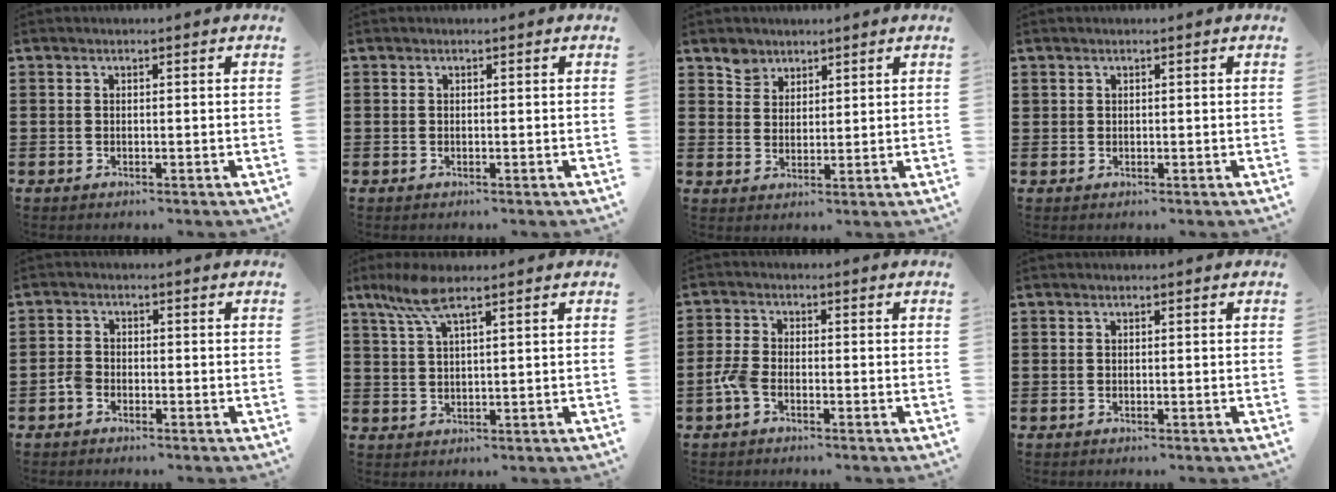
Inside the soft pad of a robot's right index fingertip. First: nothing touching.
{"total": 0.0}
{"total": 3.5, "force": [2.6, 2.4, 0.0], "torque": [-0.015, 0.008, 0.052]}
{"total": 0.6, "force": [0.4, 0.5, 0.0], "torque": [-0.002, 0.001, 0.009]}
{"total": 2.1, "force": [-1.3, 1.3, 1.0], "torque": [-0.036, -0.003, -0.029]}
{"total": 6.1, "force": [3.8, 1.3, 4.7], "torque": [-0.101, 0.008, 0.067]}
{"total": 3.4, "force": [-1.7, 1.5, 2.5], "torque": [-0.074, -0.007, -0.038]}
{"total": 0.0}